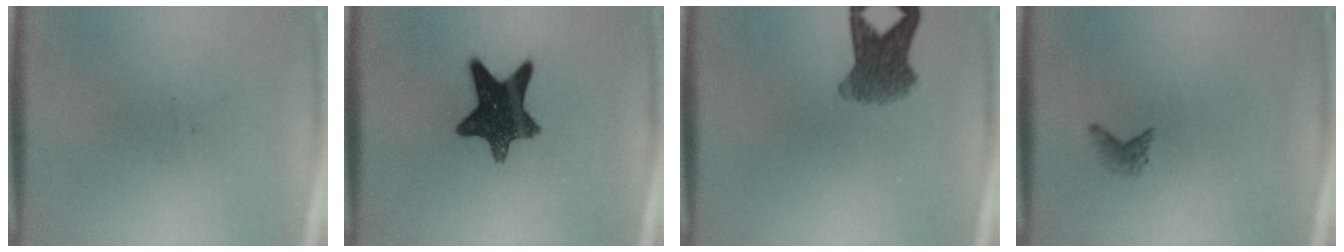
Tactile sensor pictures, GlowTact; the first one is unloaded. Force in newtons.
{"total": 11.9}
{"total": 6.0}
{"total": 1.1}